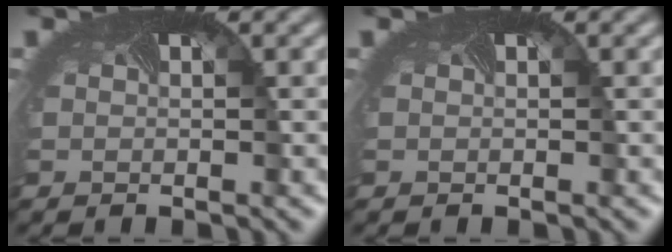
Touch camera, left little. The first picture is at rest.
{"total": 0.0}